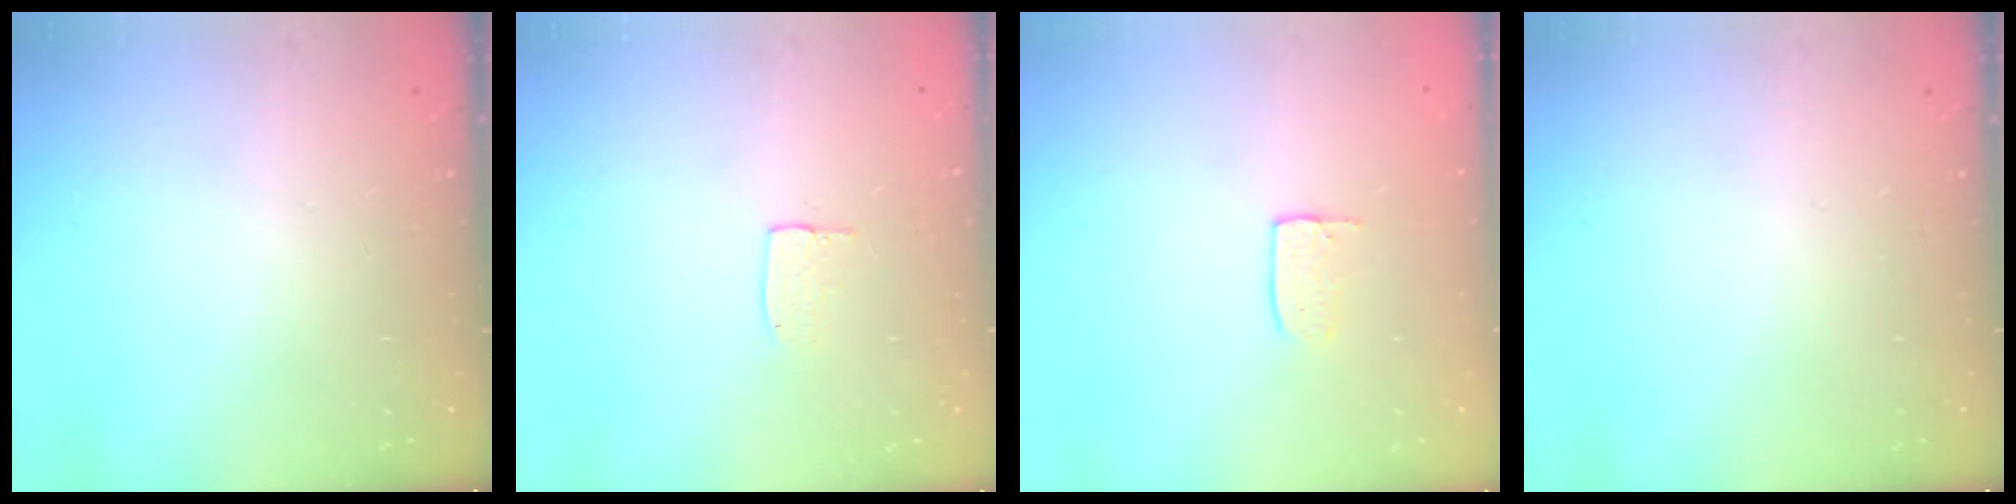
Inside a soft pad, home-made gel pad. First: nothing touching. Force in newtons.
{"total": 3.8, "press": 3.8, "slide": 0.2}
{"total": 3.5, "press": 3.5, "slide": 0.2}
{"total": 0.0}